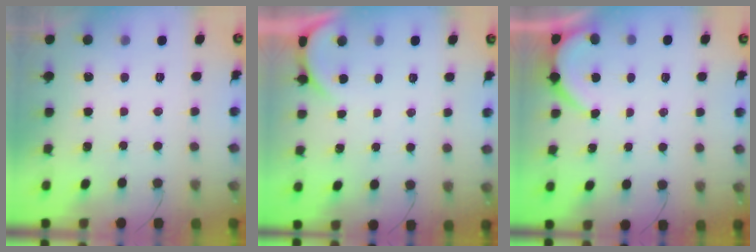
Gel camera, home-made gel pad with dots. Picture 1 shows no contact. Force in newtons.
{"total": 0.8, "press": 0.7, "slide": 0.2}
{"total": 1.7, "press": 1.6, "slide": 0.4}